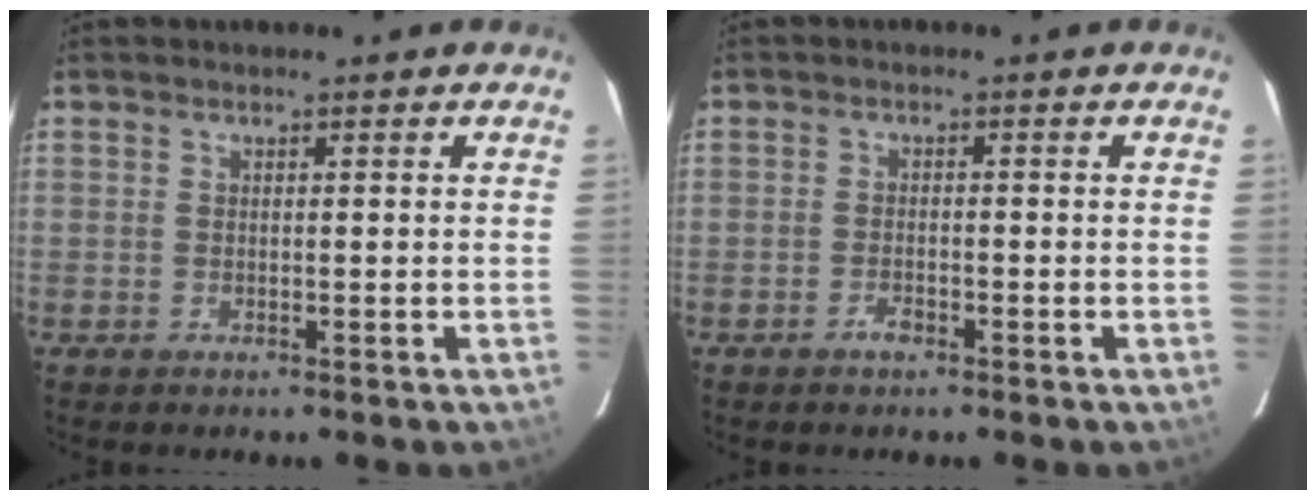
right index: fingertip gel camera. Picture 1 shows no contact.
{"total": 1.9, "force": [-1.3, 0.7, 1.1], "torque": [-0.025, 0.000, -0.025]}